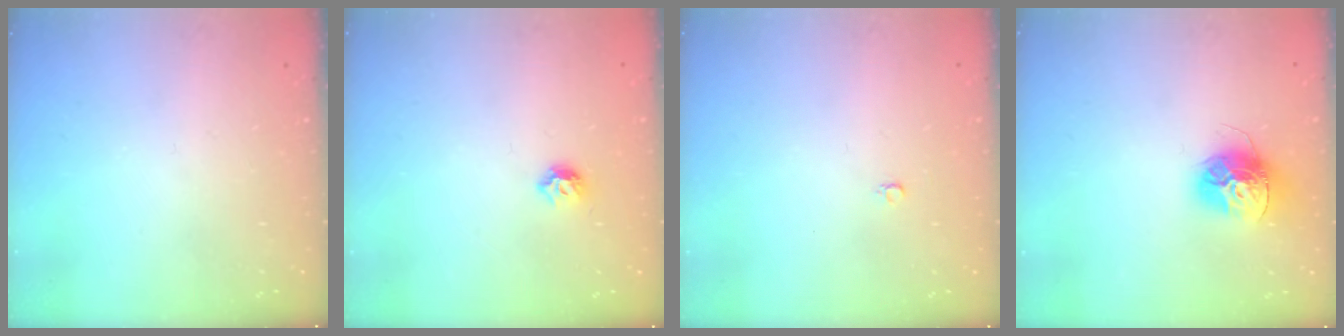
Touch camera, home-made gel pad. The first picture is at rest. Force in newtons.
{"total": 6.0, "press": 5.9, "slide": 1.0}
{"total": 2.4, "press": 2.4, "slide": 0.2}
{"total": 15.2, "press": 15.2, "slide": 1.4}